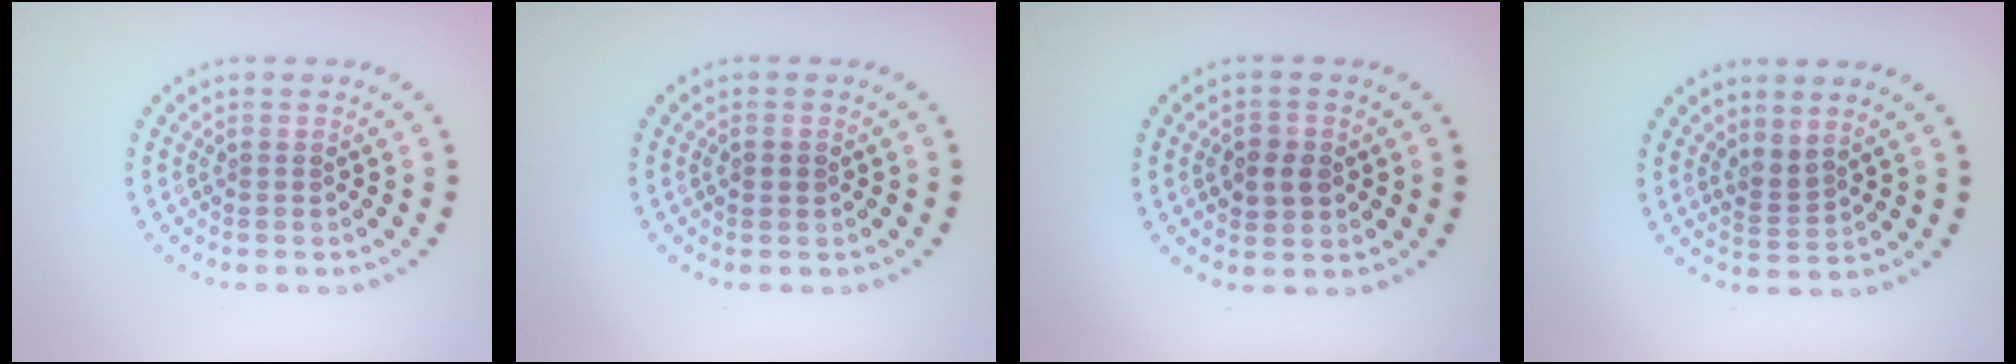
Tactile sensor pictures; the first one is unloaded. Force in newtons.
{"total": 1.1, "press": 1.1, "slide": 0.1}
{"total": 2.7, "press": 2.7, "slide": 0.3}
{"total": 1.8, "press": 1.4, "slide": 1.2}